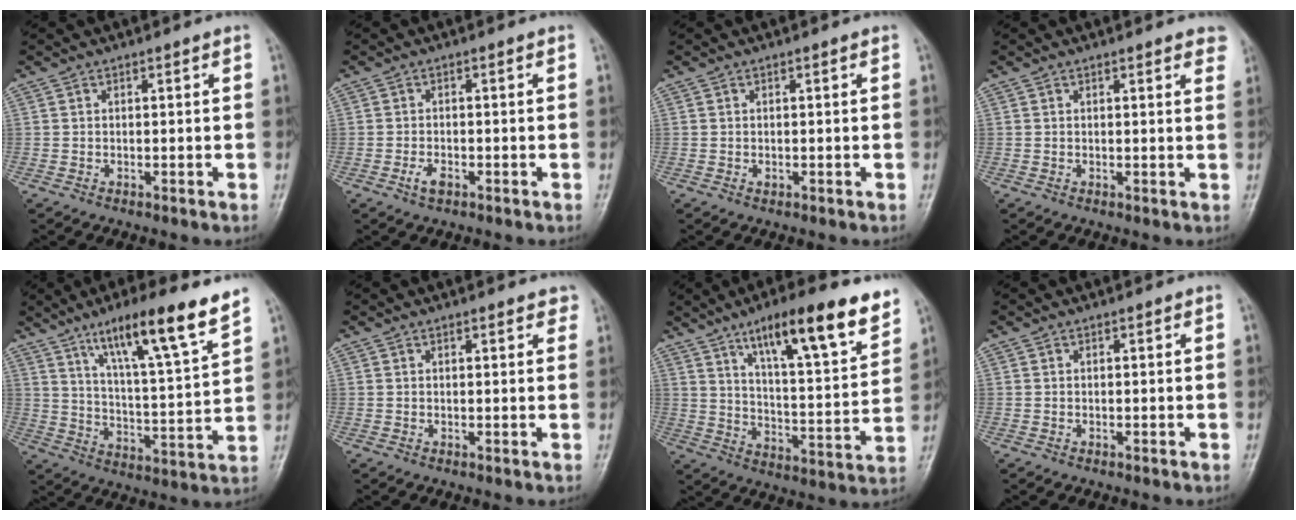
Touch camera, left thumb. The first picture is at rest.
{"total": 2.2, "force": [-1.1, 1.1, 1.6], "torque": [-0.034, 0.007, -0.019]}
{"total": 0.6, "force": [0.0, 0.3, 0.5], "torque": [-0.008, 0.005, 0.004]}
{"total": 4.0, "force": [3.0, 1.0, 2.4], "torque": [-0.013, -0.003, 0.024]}
{"total": 16.6, "force": [11.0, 1.6, 12.4], "torque": [-0.188, -0.054, 0.181]}
{"total": 2.4, "force": [1.7, 0.9, 1.5], "torque": [-0.004, -0.001, 0.017]}
{"total": 18.8, "force": [11.9, 4.1, 13.9], "torque": [-0.183, -0.054, 0.190]}
{"total": 0.0}